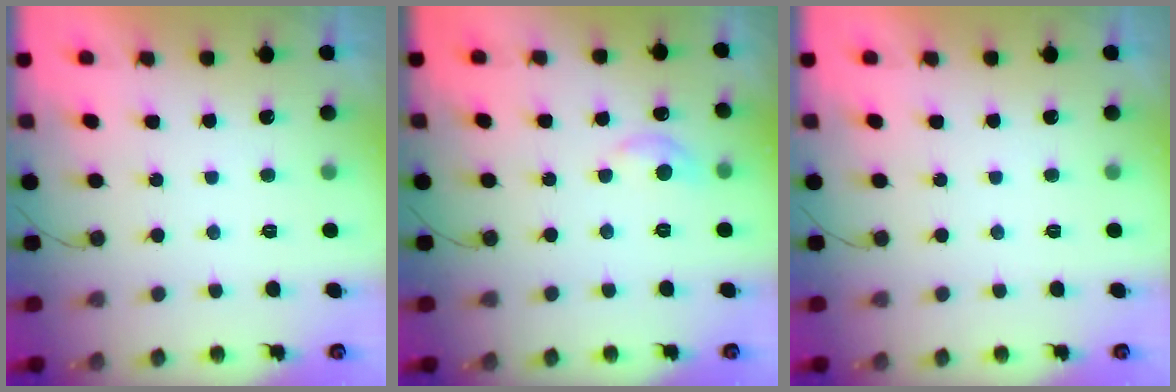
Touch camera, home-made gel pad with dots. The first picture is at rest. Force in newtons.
{"total": 7.4, "press": 7.3, "slide": 0.9}
{"total": 0.0}